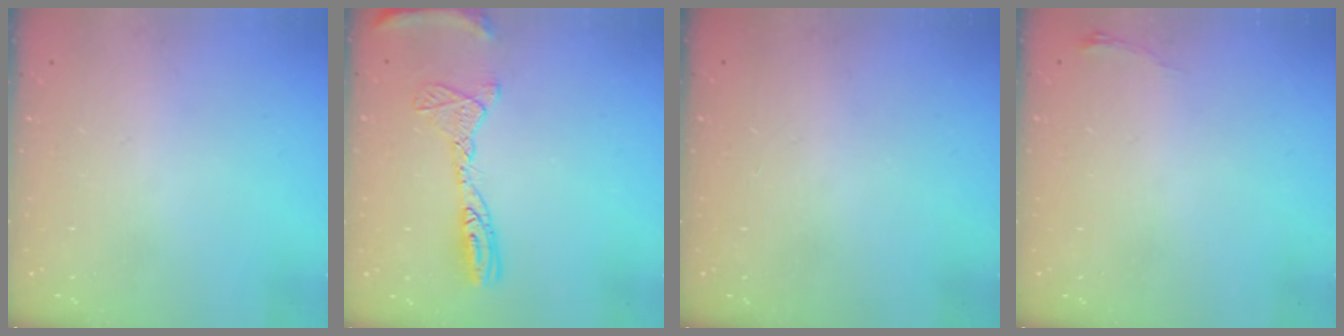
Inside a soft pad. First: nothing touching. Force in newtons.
{"total": 12.9, "press": 12.8, "slide": 1.2}
{"total": 0.0}
{"total": 3.4, "press": 3.4, "slide": 0.5}